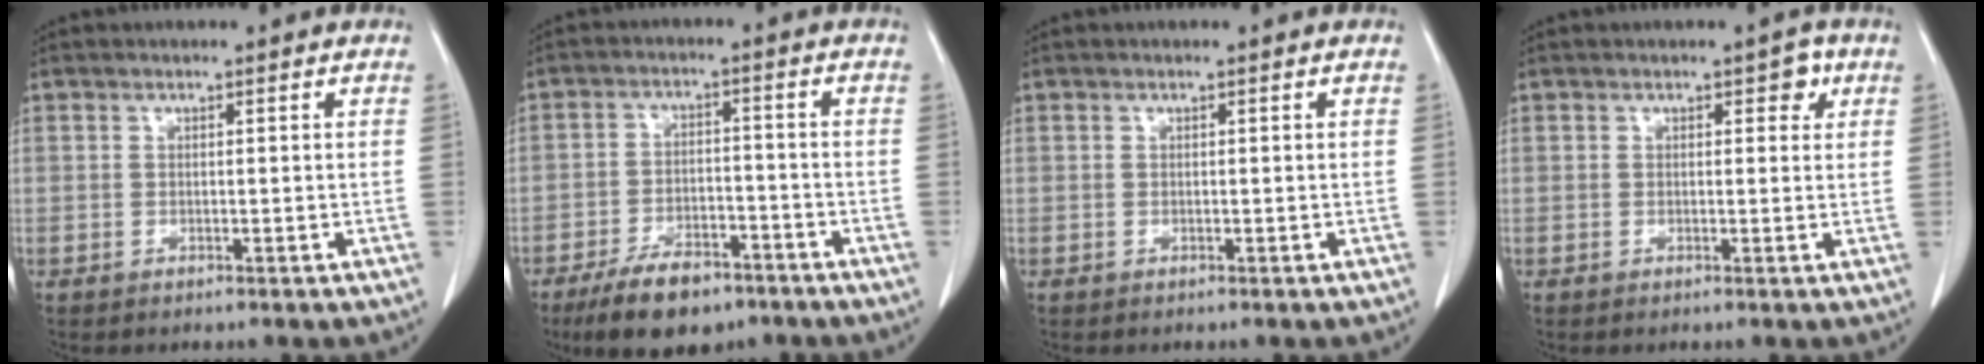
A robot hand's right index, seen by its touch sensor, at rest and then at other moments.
{"total": 9.6, "force": [-7.0, 4.1, 5.3], "torque": [-0.091, -0.006, -0.117]}
{"total": 0.0}
{"total": 2.3, "force": [1.0, 1.3, 1.6], "torque": [-0.013, 0.006, 0.011]}